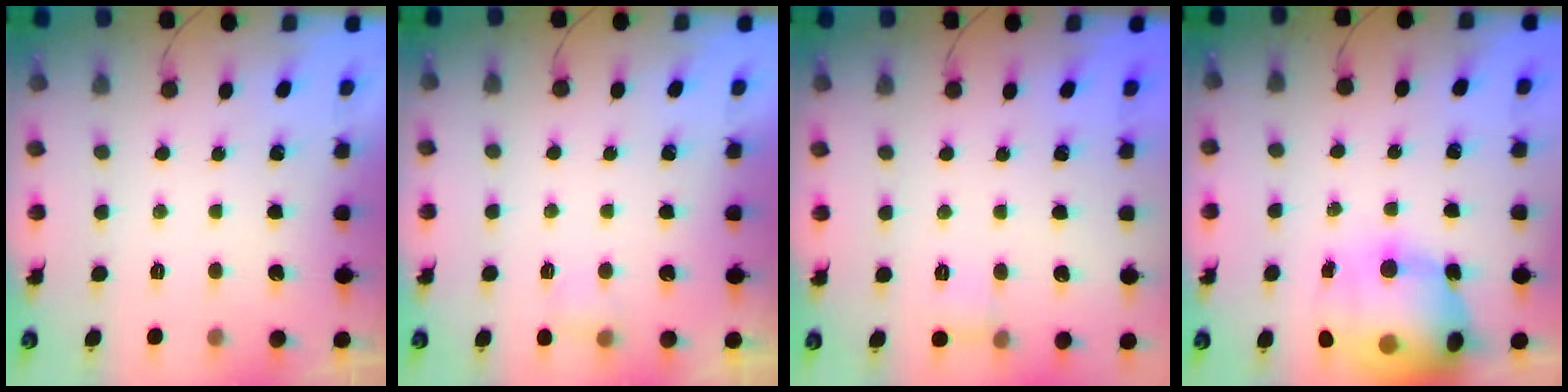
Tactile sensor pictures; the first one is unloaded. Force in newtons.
{"total": 2.6, "press": 2.5, "slide": 0.7}
{"total": 6.2, "press": 6.0, "slide": 1.5}
{"total": 19.6, "press": 19.1, "slide": 4.3}